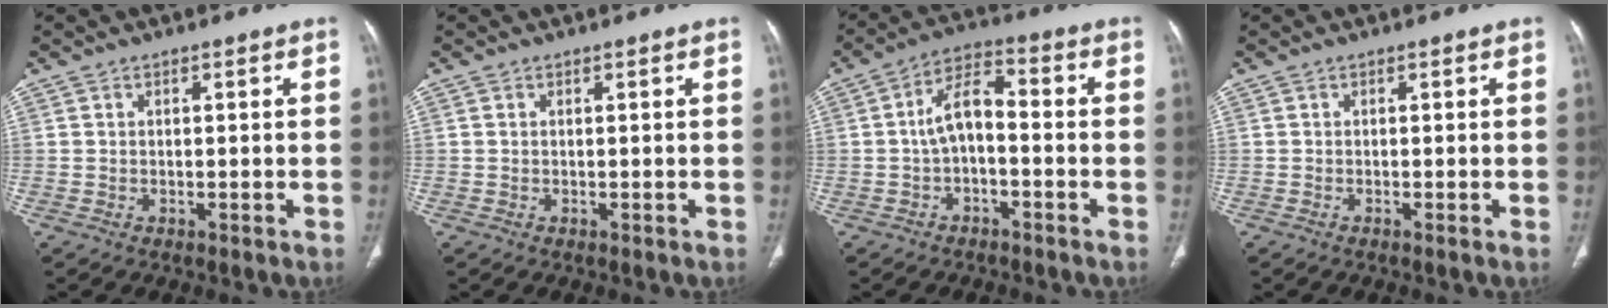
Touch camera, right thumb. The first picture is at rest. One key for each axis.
{"total": 0.0}
{"total": 6.9, "fx": -1.1, "fy": 3.5, "fz": 5.8, "tx": -0.102, "ty": 0.037, "tz": -0.030}
{"total": 0.0}